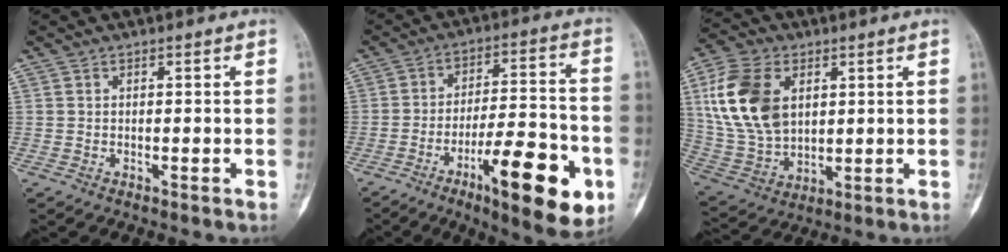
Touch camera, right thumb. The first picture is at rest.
{"total": 19.6, "force": [-8.2, 5.6, 17.0], "torque": [-0.235, 0.035, -0.118]}
{"total": 16.8, "force": [4.5, 11.1, 11.8], "torque": [-0.227, -0.007, 0.096]}